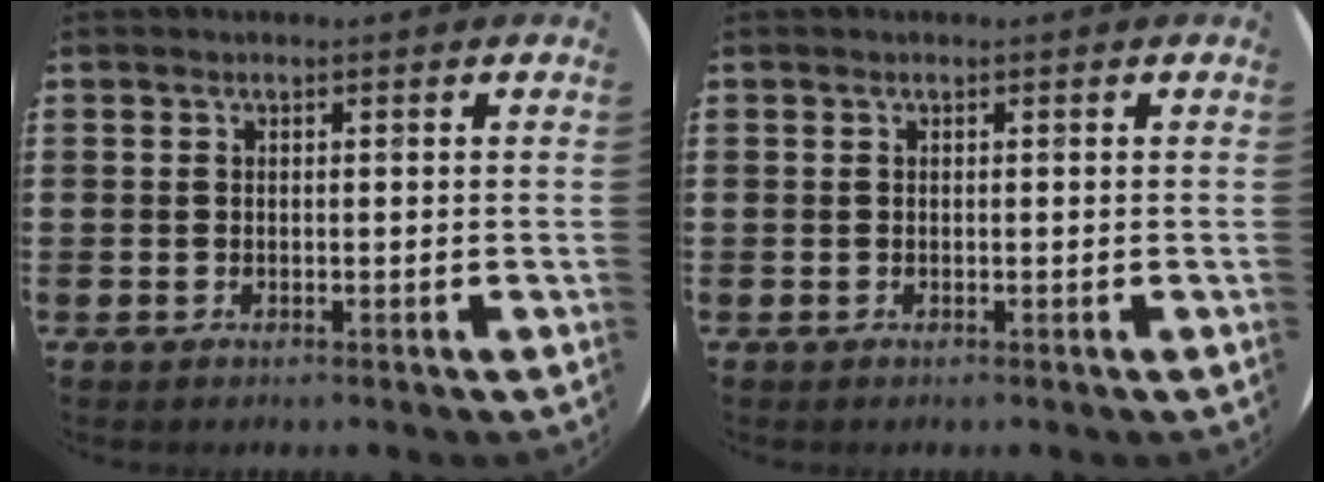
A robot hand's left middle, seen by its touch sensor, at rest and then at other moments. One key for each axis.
{"total": 0.0}